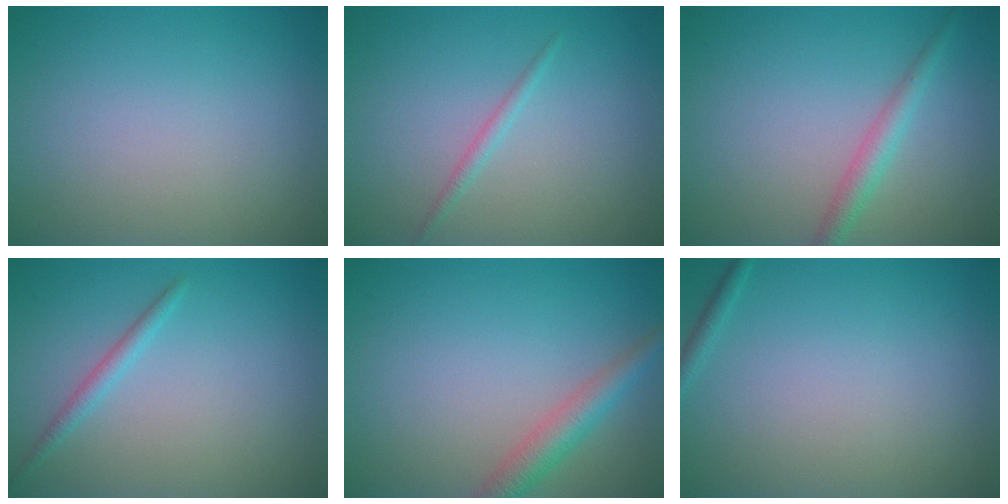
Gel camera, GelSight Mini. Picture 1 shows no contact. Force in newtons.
{"total": 1.0, "press": 1.0, "slide": 0.0}
{"total": 2.1, "press": 2.1, "slide": 0.1}
{"total": 1.3, "press": 1.3, "slide": 0.0}
{"total": 3.1, "press": 3.1, "slide": 0.2}
{"total": 0.8, "press": 0.8, "slide": 0.0}